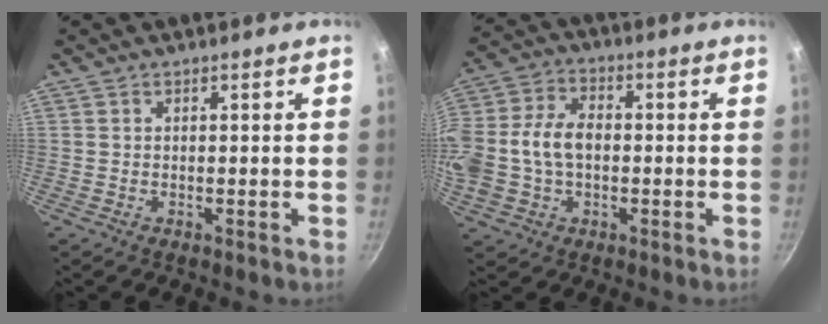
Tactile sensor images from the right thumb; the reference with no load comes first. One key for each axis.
{"total": 13.9, "fx": -0.9, "fy": 9.8, "fz": 9.9, "tx": -0.202, "ty": 0.033, "tz": -0.024}